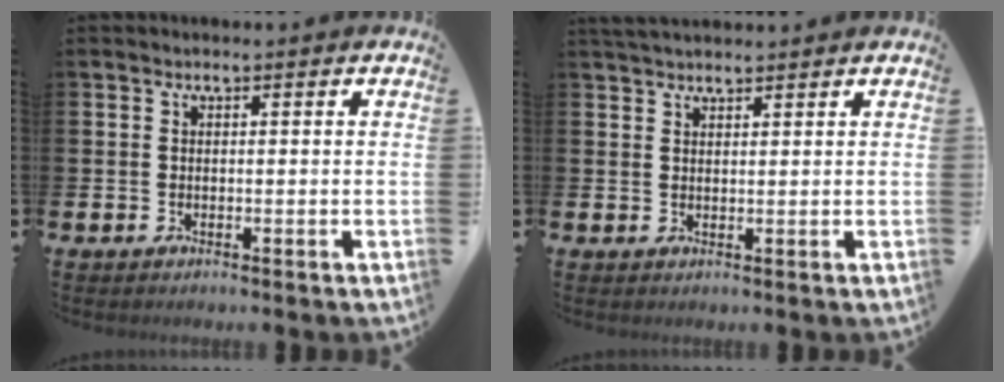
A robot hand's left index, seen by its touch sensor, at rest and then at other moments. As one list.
[{"total": 2.4, "force": [2.3, 0.5, 0.5], "torque": [-0.002, -0.007, 0.040]}]